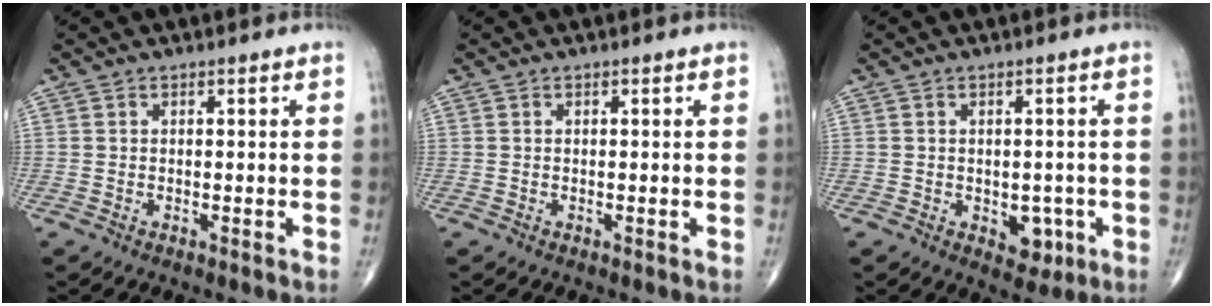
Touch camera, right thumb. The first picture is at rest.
{"total": 0.0}
{"total": 4.6, "force": [-1.3, 3.2, 3.1], "torque": [-0.012, 0.003, -0.010]}